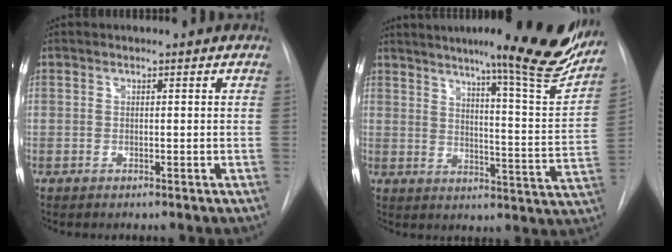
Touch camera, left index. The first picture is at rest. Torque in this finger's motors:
{"motor_torque": [1.03, -1.11, 0.30, 0.06]}